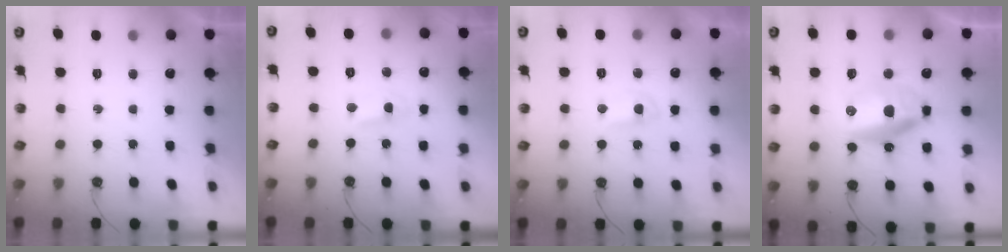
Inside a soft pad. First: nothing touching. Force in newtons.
{"total": 4.8, "press": 1.8, "slide": 4.5}
{"total": 4.5, "press": 4.5, "slide": 0.6}
{"total": 11.5, "press": 11.5, "slide": 0.7}